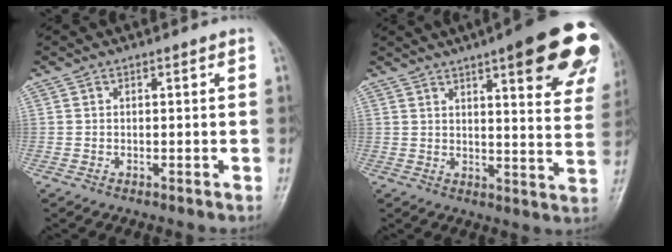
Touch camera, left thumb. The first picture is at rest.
{"total": 22.4, "force": [12.5, 5.6, 17.7], "torque": [-0.188, -0.031, 0.146]}